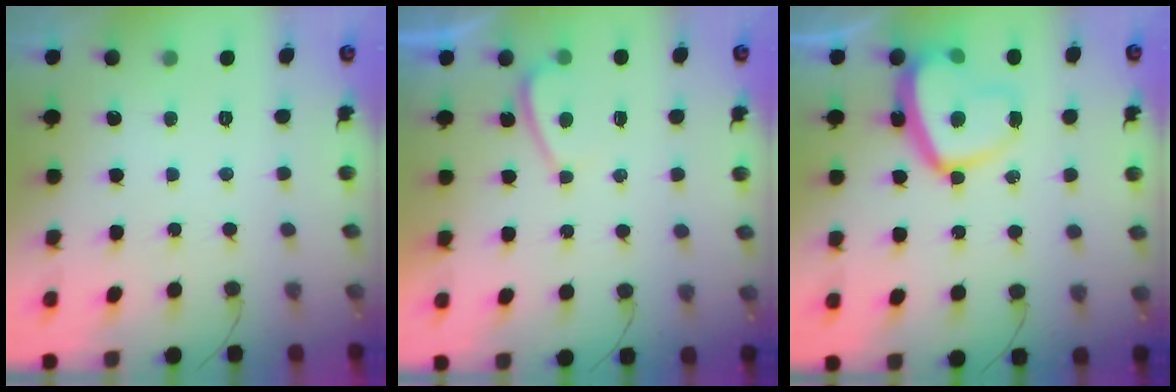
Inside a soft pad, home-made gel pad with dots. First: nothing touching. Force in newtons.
{"total": 2.0, "press": 1.9, "slide": 0.7}
{"total": 14.1, "press": 14.1, "slide": 1.3}